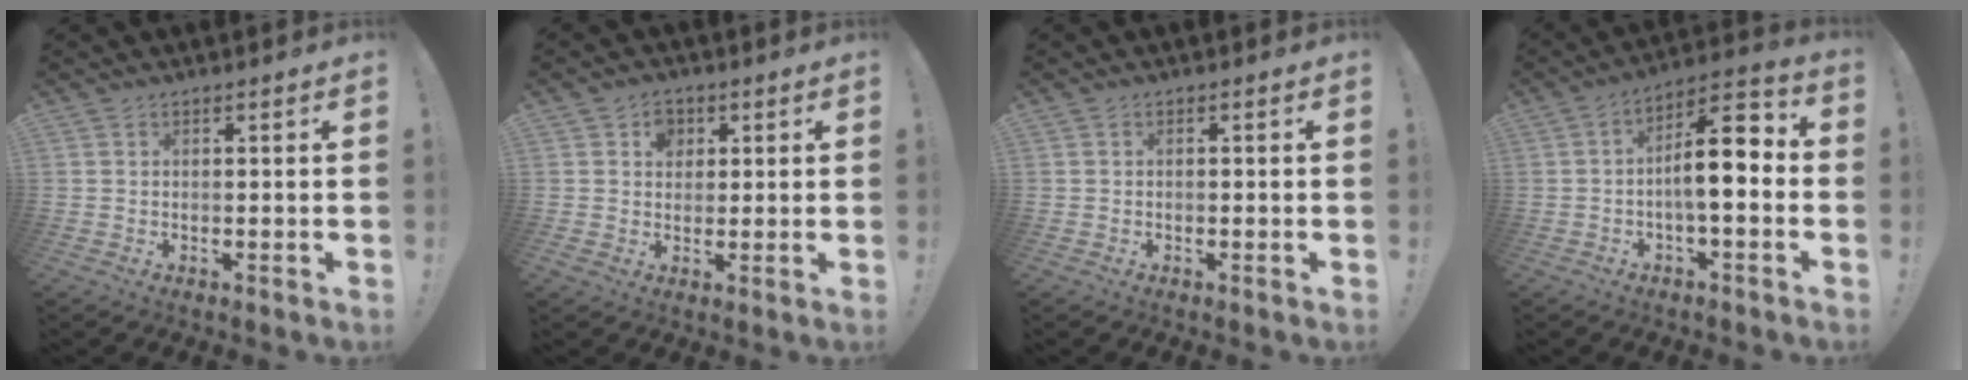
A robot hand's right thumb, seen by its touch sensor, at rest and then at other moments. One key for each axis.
{"total": 5.7, "fx": 2.0, "fy": 4.9, "fz": 2.3, "tx": -0.025, "ty": -0.003, "tz": 0.034}
{"total": 0.6, "fx": -0.5, "fy": 0.0, "fz": 0.3, "tx": -0.007, "ty": 0.001, "tz": -0.009}
{"total": 12.6, "fx": -0.8, "fy": 4.3, "fz": 11.8, "tx": -0.185, "ty": 0.007, "tz": -0.016}